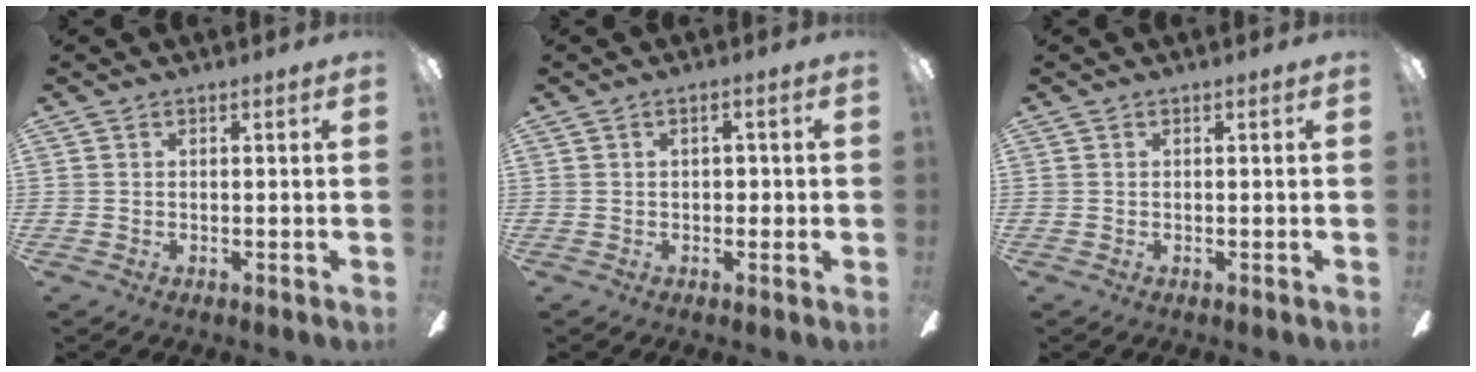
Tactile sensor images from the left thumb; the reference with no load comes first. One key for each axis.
{"total": 2.4, "fx": 0.3, "fy": 1.4, "fz": 1.9, "tx": -0.030, "ty": 0.006, "tz": 0.002}
{"total": 0.0}